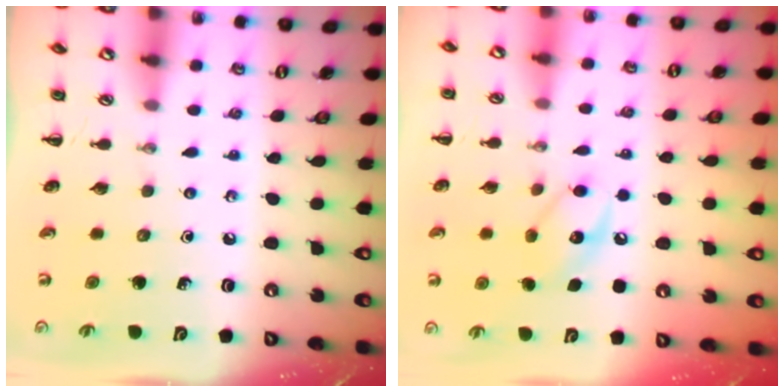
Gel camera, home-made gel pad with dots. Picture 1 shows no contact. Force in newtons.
{"total": 9.3, "press": 9.2, "slide": 0.8}